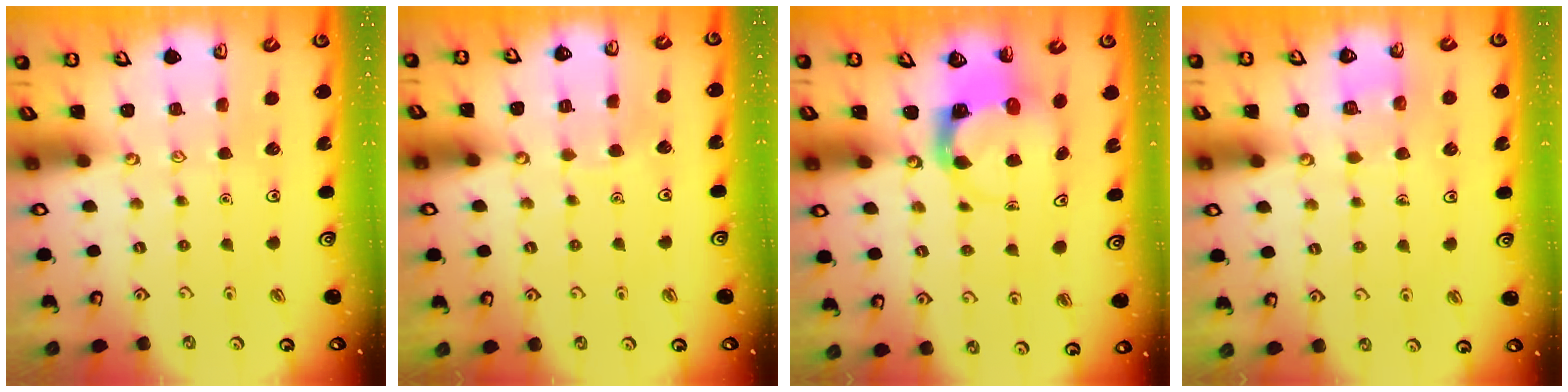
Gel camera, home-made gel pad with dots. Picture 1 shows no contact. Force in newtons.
{"total": 3.1, "press": 3.0, "slide": 0.3}
{"total": 3.8, "press": 3.7, "slide": 0.5}
{"total": 2.5, "press": 2.5, "slide": 0.1}